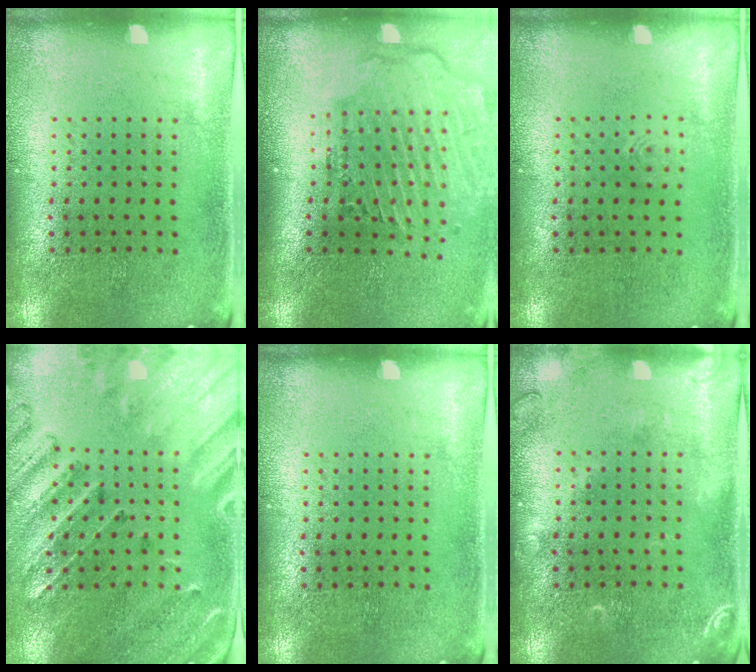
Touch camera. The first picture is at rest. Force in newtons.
{"total": 2.9, "press": 2.3, "slide": 1.8}
{"total": 0.6, "press": 0.6, "slide": 0.1}
{"total": 2.9, "press": 2.7, "slide": 1.1}
{"total": 0.0}
{"total": 2.0, "press": 2.0, "slide": 0.3}